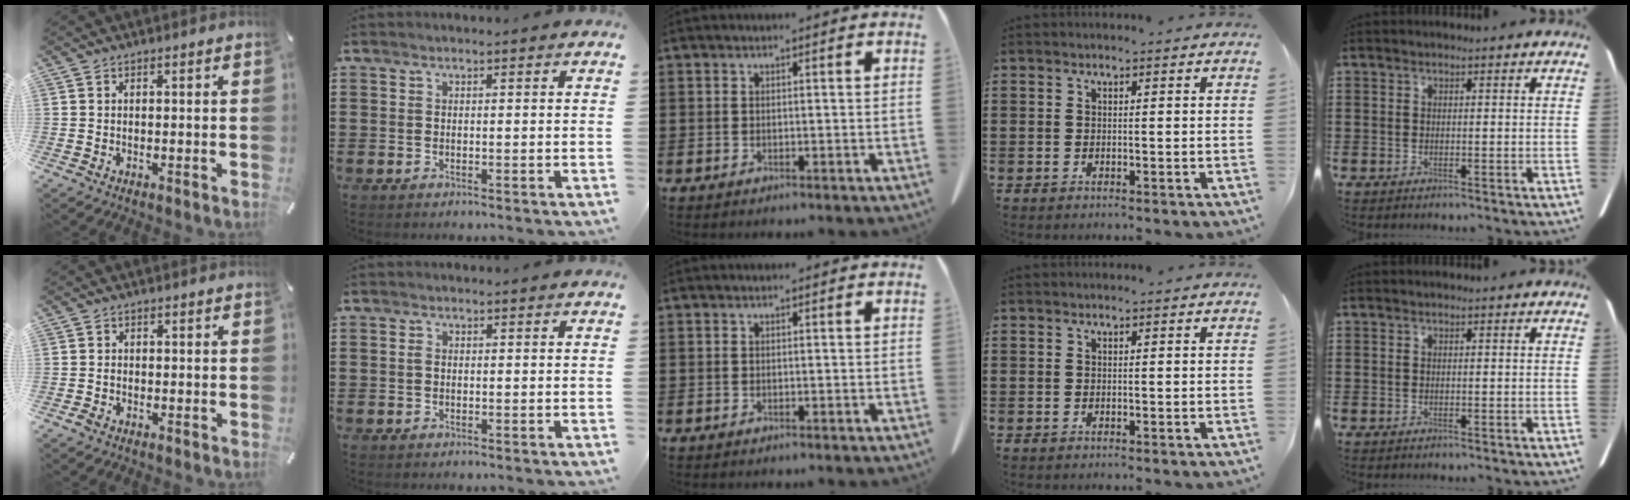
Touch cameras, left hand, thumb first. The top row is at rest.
{"thumb": {"total": 1.0, "force": [-0.5, 0.8, 0.4], "torque": [-0.008, 0.003, -0.012]}, "index": {"total": 1.6, "force": [0.1, 1.0, 1.2], "torque": [-0.034, 0.003, -0.002]}}